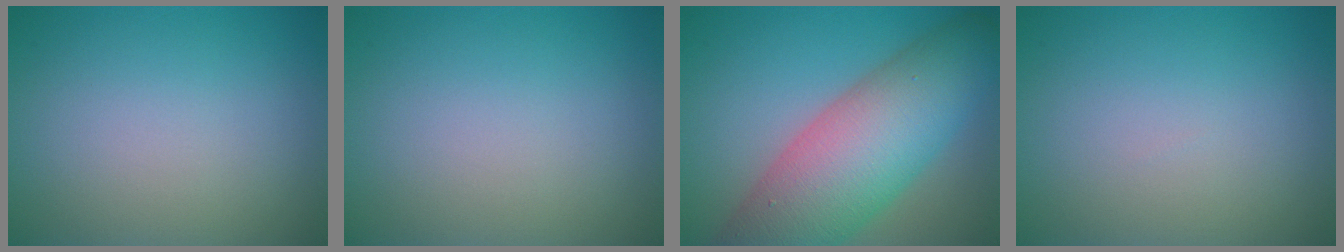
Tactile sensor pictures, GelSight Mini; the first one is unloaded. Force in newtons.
{"total": 0.0}
{"total": 11.5, "press": 11.5, "slide": 0.4}
{"total": 0.0}